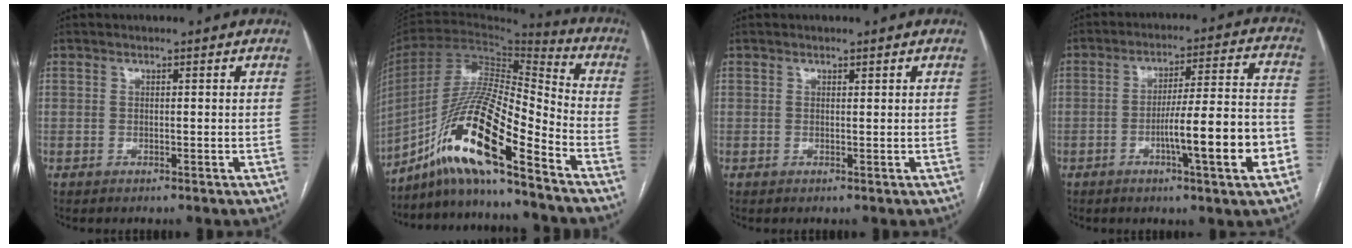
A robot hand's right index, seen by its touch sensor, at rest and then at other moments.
{"total": 17.2, "force": [-11.2, 1.0, 13.0], "torque": [-0.254, -0.003, -0.206]}
{"total": 0.0}
{"total": 14.0, "force": [-4.6, 0.5, 13.2], "torque": [-0.200, 0.007, -0.069]}